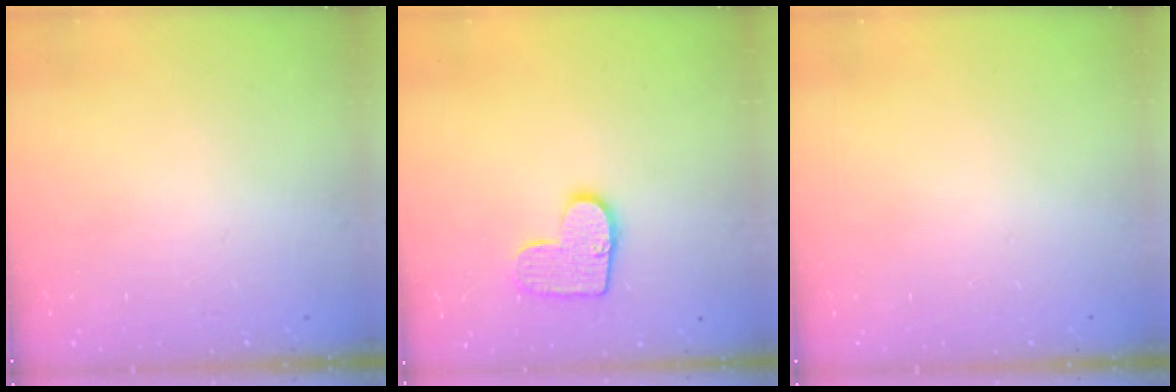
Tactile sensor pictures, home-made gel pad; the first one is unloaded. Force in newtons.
{"total": 10.7, "press": 10.7, "slide": 0.6}
{"total": 0.0}